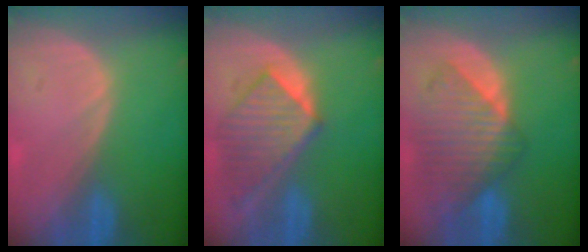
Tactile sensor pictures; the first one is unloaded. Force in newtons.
{"total": 8.0, "press": 7.5, "slide": 2.7}
{"total": 9.5, "press": 8.4, "slide": 4.6}